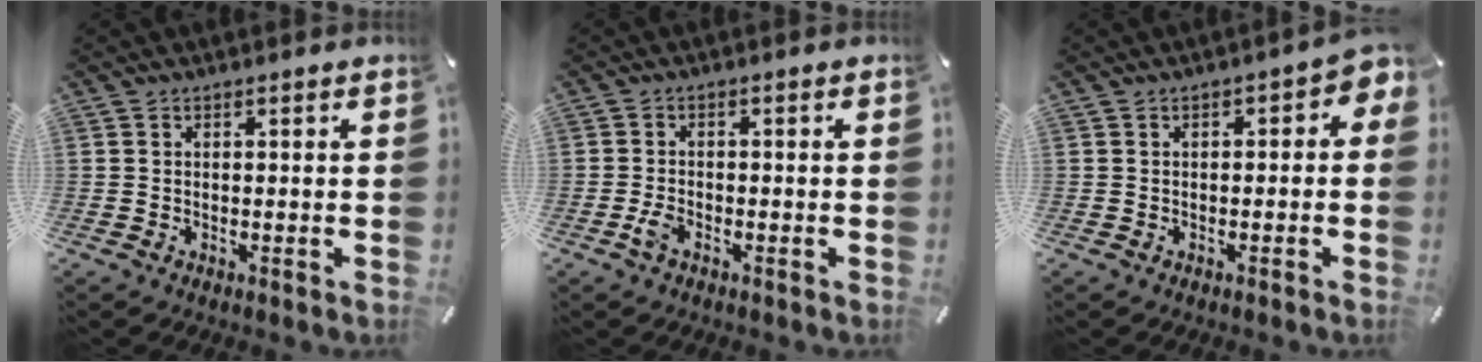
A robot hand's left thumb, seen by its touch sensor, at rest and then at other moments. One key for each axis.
{"total": 2.6, "fx": -1.5, "fy": 1.3, "fz": 1.7, "tx": -0.044, "ty": 0.001, "tz": -0.031}
{"total": 2.9, "fx": -0.6, "fy": 1.8, "fz": 2.2, "tx": -0.035, "ty": 0.009, "tz": -0.015}